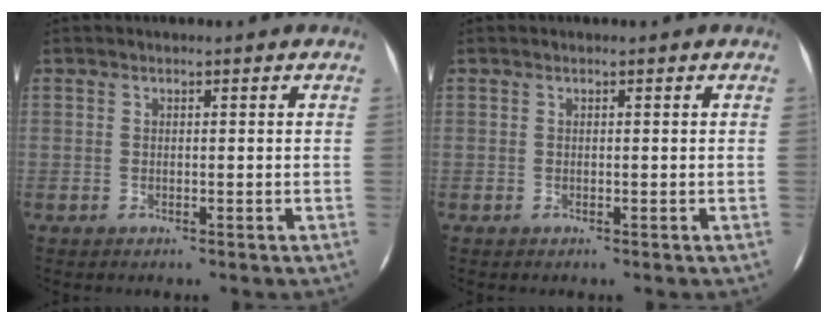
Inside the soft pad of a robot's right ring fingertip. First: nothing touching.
{"total": 0.0}